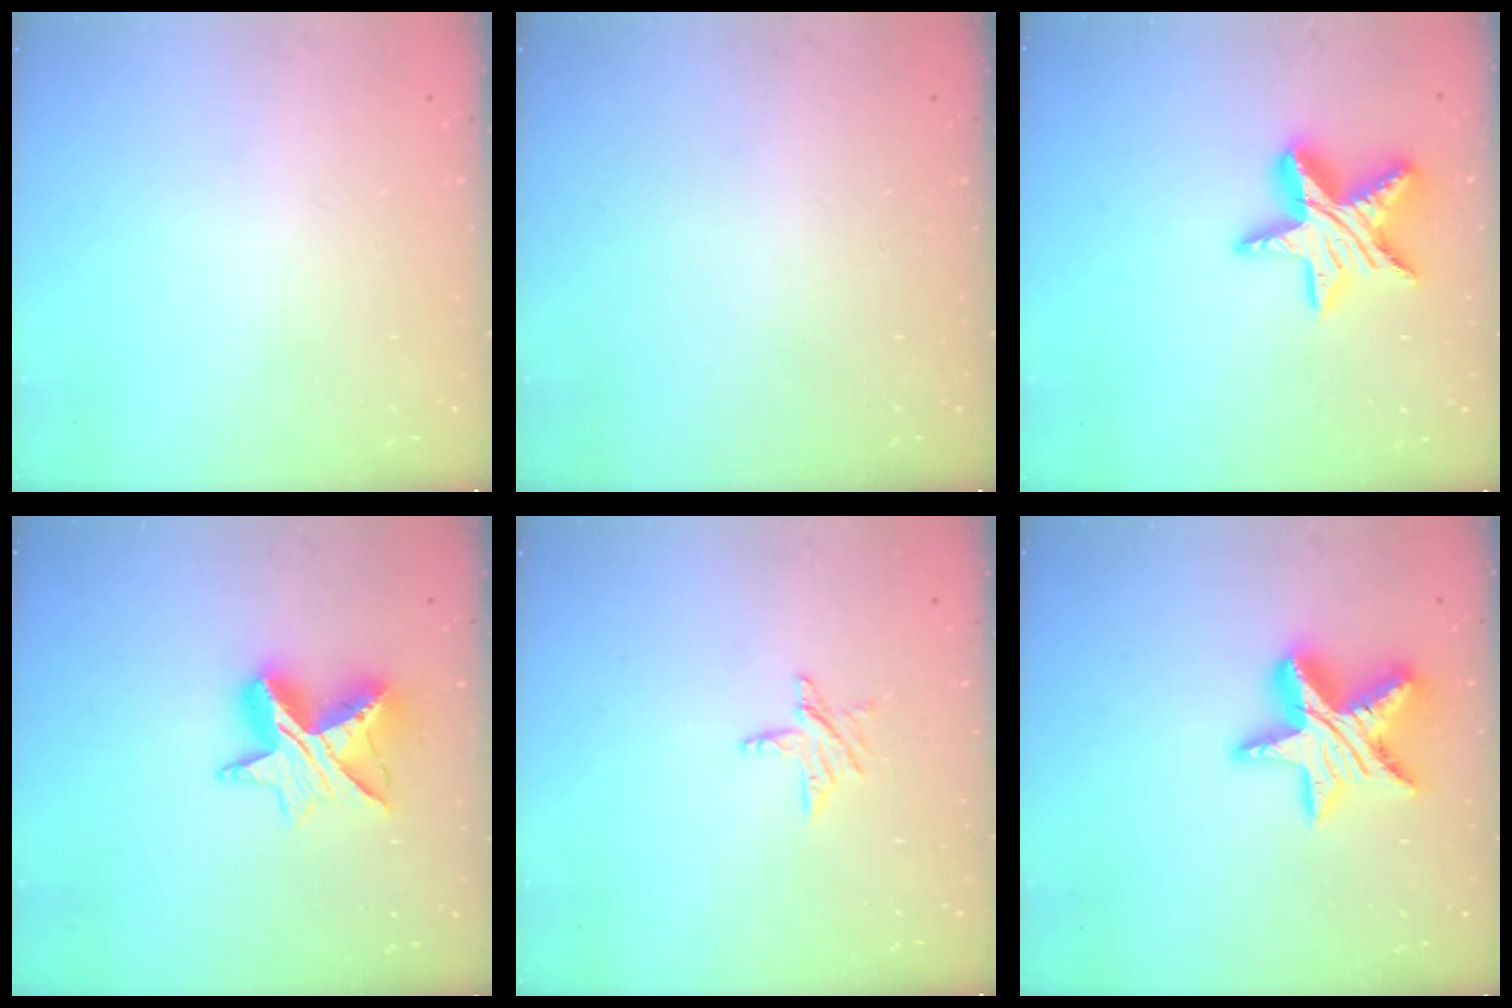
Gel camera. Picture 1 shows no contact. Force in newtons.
{"total": 0.0}
{"total": 16.8, "press": 16.7, "slide": 1.4}
{"total": 11.5, "press": 11.5, "slide": 0.8}
{"total": 5.2, "press": 5.2, "slide": 0.5}
{"total": 15.4, "press": 15.3, "slide": 1.0}